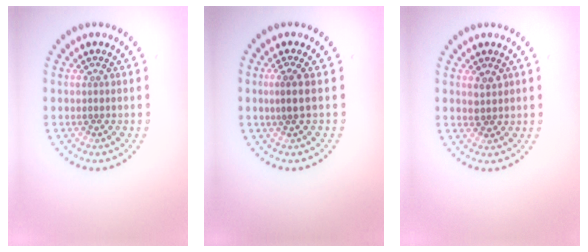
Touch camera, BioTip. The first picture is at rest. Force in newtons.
{"total": 1.2, "press": 0.8, "slide": 0.9}
{"total": 1.3, "press": 1.2, "slide": 0.4}